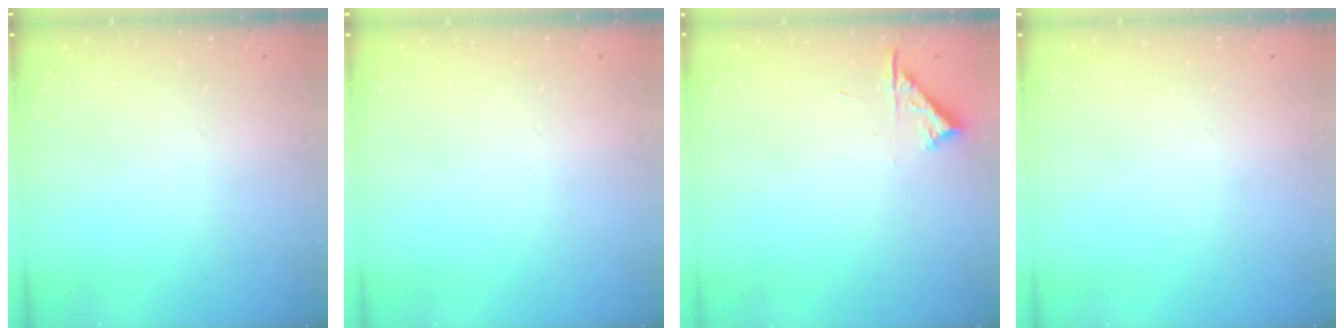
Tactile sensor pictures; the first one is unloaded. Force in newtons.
{"total": 0.0}
{"total": 4.7, "press": 4.6, "slide": 0.6}
{"total": 0.0}